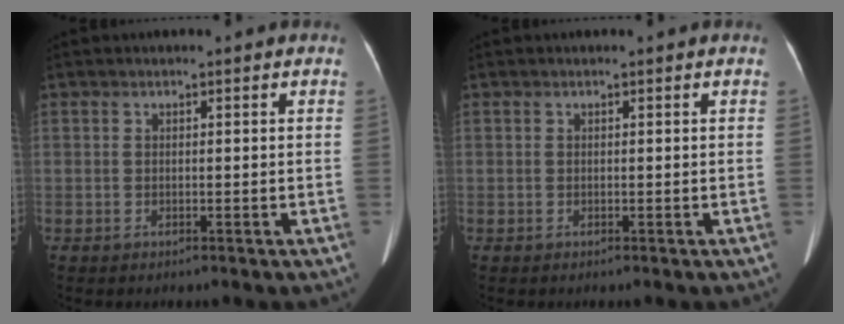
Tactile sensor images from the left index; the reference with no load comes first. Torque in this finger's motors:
{"motor_torque": [-0.11, -0.30, 0.01, -0.01]}